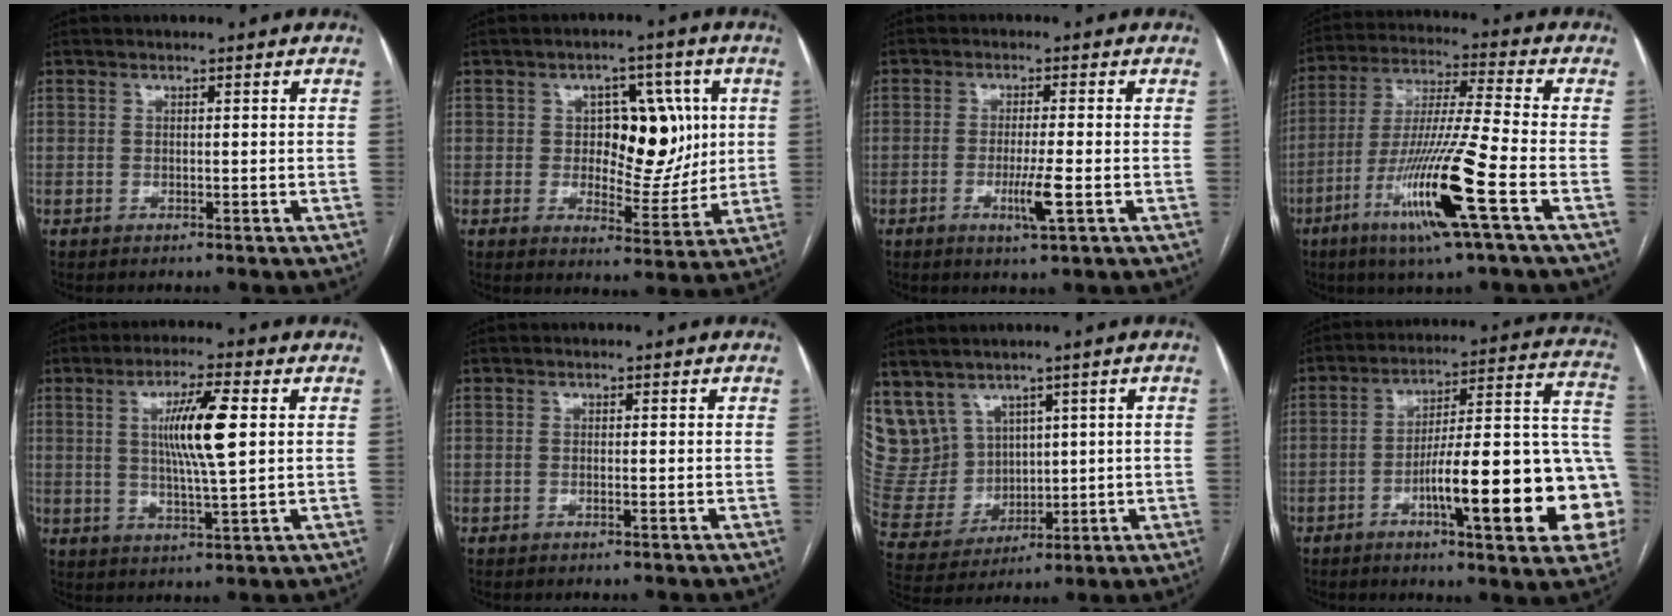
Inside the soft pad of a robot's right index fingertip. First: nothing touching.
{"total": 11.0, "force": [1.8, 6.0, 9.0], "torque": [-0.115, 0.016, 0.036]}
{"total": 4.6, "force": [-1.4, -0.1, 4.4], "torque": [-0.085, -0.010, -0.022]}
{"total": 15.9, "force": [-6.5, -0.7, 14.5], "torque": [-0.296, -0.019, -0.121]}
{"total": 9.2, "force": [1.9, 0.4, 9.0], "torque": [-0.164, -0.002, 0.034]}
{"total": 0.0}
{"total": 11.1, "force": [6.2, 8.9, 2.4], "torque": [-0.078, 0.048, 0.158]}
{"total": 22.4, "force": [-6.6, 3.1, 21.2], "torque": [-0.221, 0.024, -0.085]}